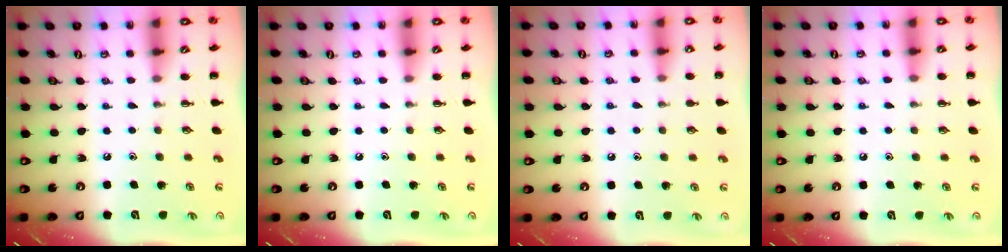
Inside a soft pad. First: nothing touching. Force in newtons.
{"total": 0.0}
{"total": 6.6, "press": 6.2, "slide": 2.2}
{"total": 7.5, "press": 7.1, "slide": 2.3}